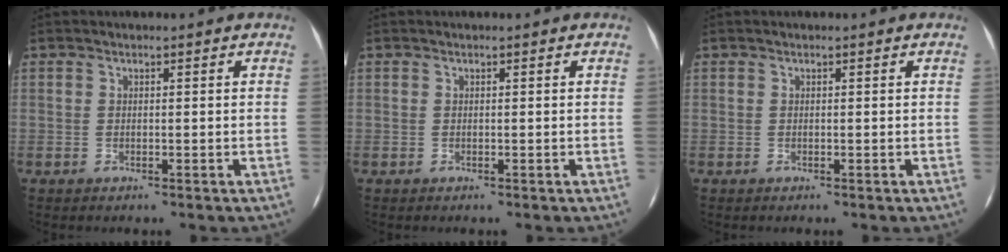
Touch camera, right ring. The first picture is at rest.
{"total": 0.0}
{"total": 0.0}